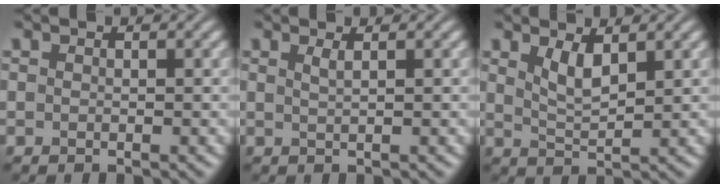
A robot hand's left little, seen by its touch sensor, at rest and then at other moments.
{"total": 1.1, "force": [0.6, 0.4, 0.9], "torque": [-0.008, 0.002, 0.007]}
{"total": 2.5, "force": [1.4, 0.7, 1.9], "torque": [-0.040, -0.008, 0.032]}